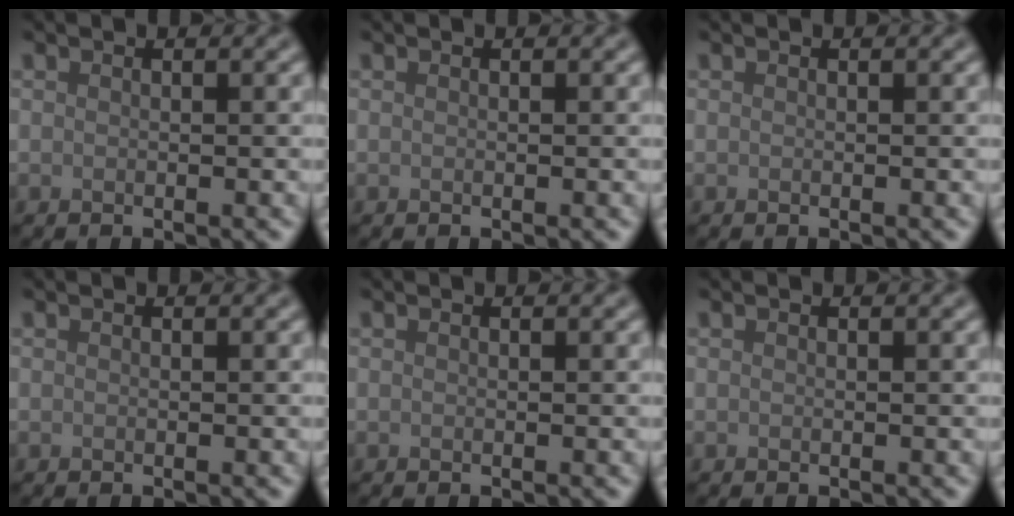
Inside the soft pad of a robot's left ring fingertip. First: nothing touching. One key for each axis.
{"total": 0.0}
{"total": 0.0}
{"total": 0.0}
{"total": 0.0}
{"total": 0.0}